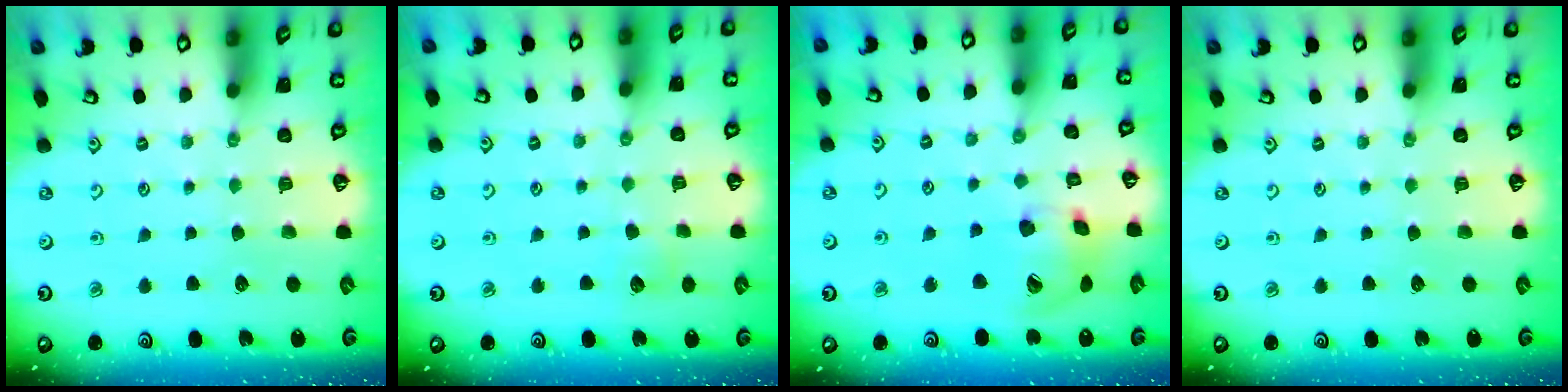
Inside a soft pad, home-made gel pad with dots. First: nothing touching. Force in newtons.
{"total": 5.0, "press": 5.0, "slide": 0.5}
{"total": 13.8, "press": 13.6, "slide": 1.8}
{"total": 0.0}